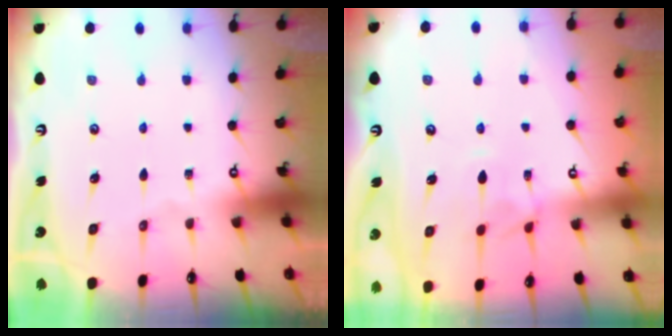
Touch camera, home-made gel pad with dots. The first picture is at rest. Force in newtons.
{"total": 2.1, "press": 2.0, "slide": 0.7}